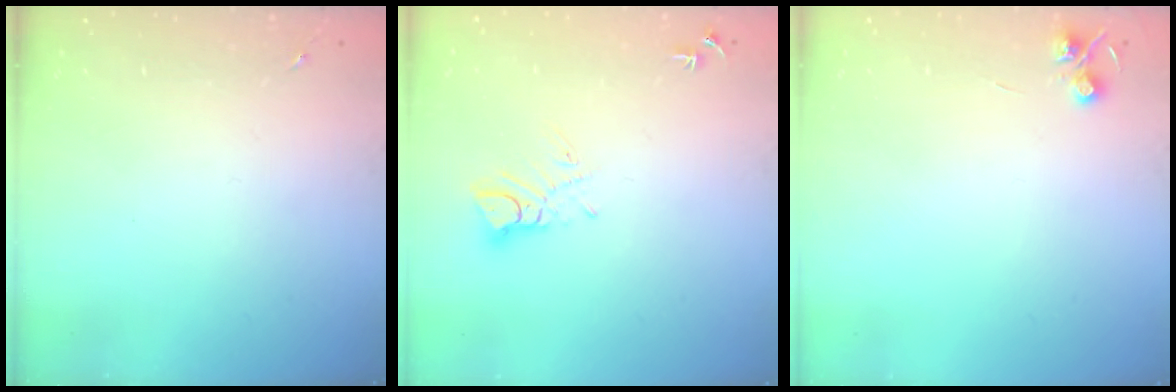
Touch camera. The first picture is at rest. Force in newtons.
{"total": 5.3, "press": 5.3, "slide": 0.3}
{"total": 4.6, "press": 4.6, "slide": 0.6}